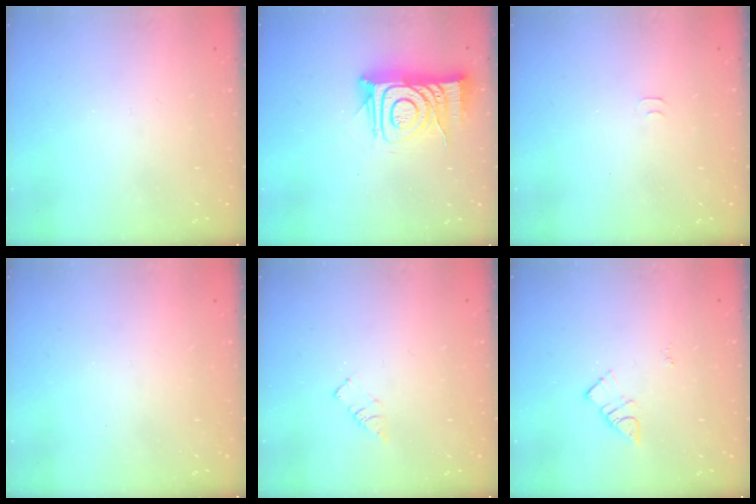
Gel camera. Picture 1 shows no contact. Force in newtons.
{"total": 14.8, "press": 14.7, "slide": 1.0}
{"total": 4.0, "press": 4.0, "slide": 0.6}
{"total": 0.0}
{"total": 2.6, "press": 2.6, "slide": 0.3}
{"total": 5.8, "press": 5.8, "slide": 0.6}